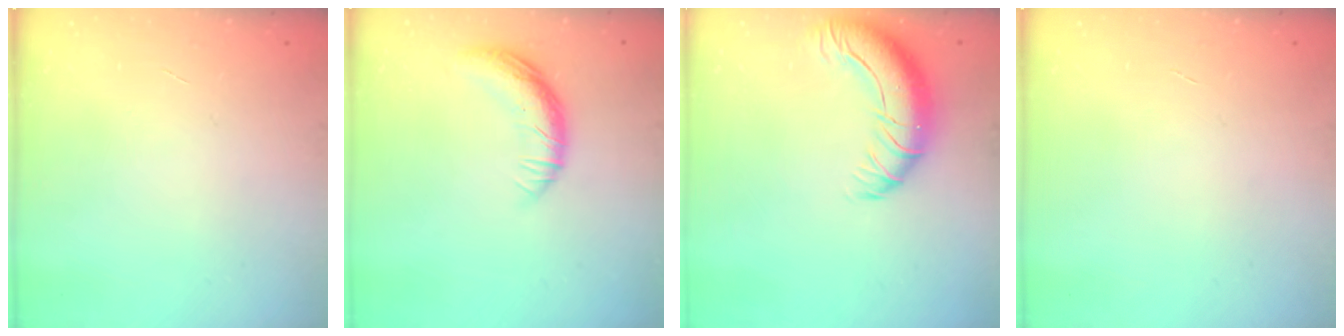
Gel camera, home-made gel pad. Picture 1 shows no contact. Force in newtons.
{"total": 11.4, "press": 11.3, "slide": 1.4}
{"total": 11.4, "press": 11.1, "slide": 2.8}
{"total": 0.0}